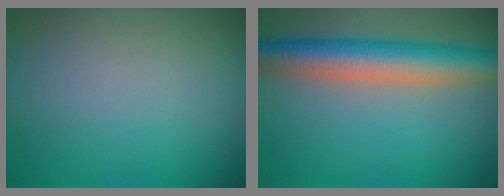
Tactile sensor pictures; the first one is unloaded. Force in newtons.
{"total": 6.9, "press": 6.9, "slide": 0.4}